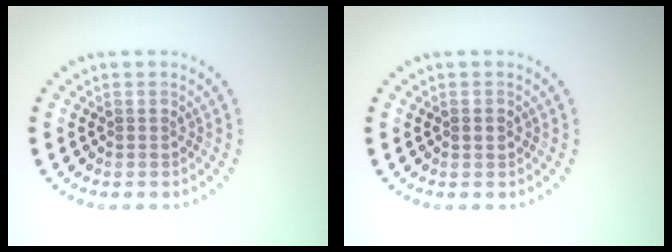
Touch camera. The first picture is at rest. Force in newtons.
{"total": 1.2, "press": 1.2, "slide": 0.1}